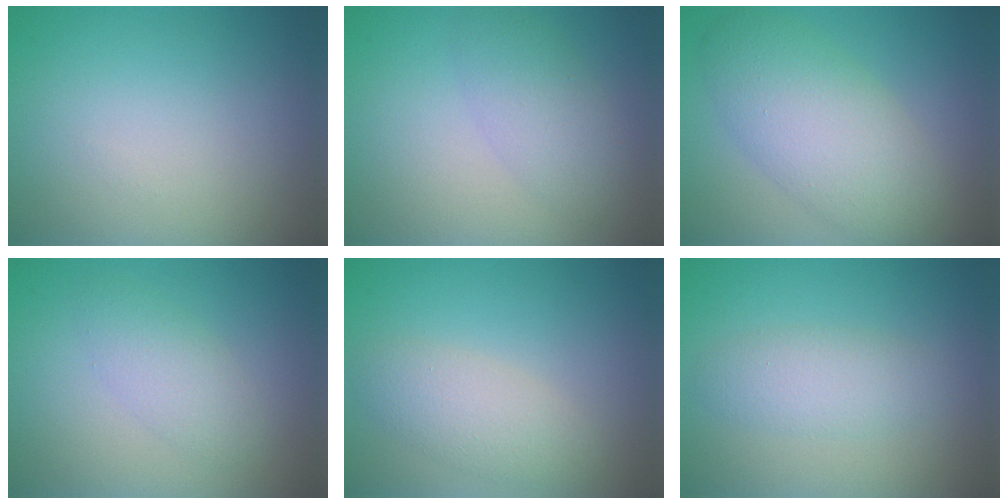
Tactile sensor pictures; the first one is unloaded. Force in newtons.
{"total": 3.3, "press": 3.3, "slide": 0.1}
{"total": 6.8, "press": 6.8, "slide": 0.5}
{"total": 2.5, "press": 2.5, "slide": 0.1}
{"total": 3.1, "press": 3.1, "slide": 0.2}
{"total": 2.7, "press": 2.7, "slide": 0.1}